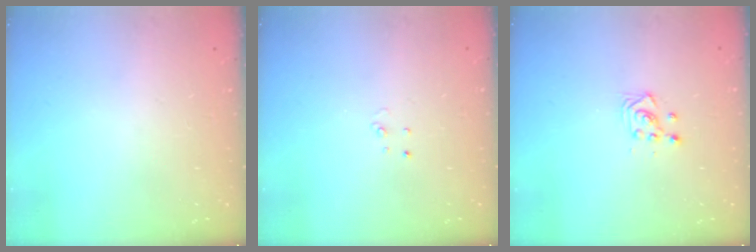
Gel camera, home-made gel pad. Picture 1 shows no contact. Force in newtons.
{"total": 2.6, "press": 2.6, "slide": 0.2}
{"total": 3.0, "press": 3.0, "slide": 0.5}